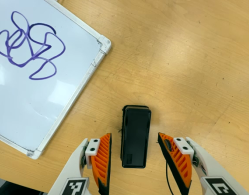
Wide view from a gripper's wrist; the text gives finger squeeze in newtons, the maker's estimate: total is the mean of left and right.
{"total": 0.0}